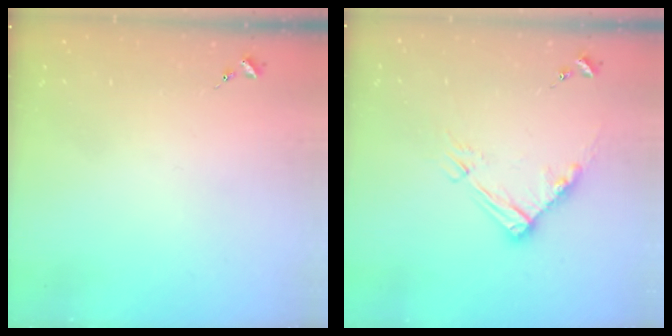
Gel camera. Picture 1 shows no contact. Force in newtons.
{"total": 10.5, "press": 10.4, "slide": 1.2}